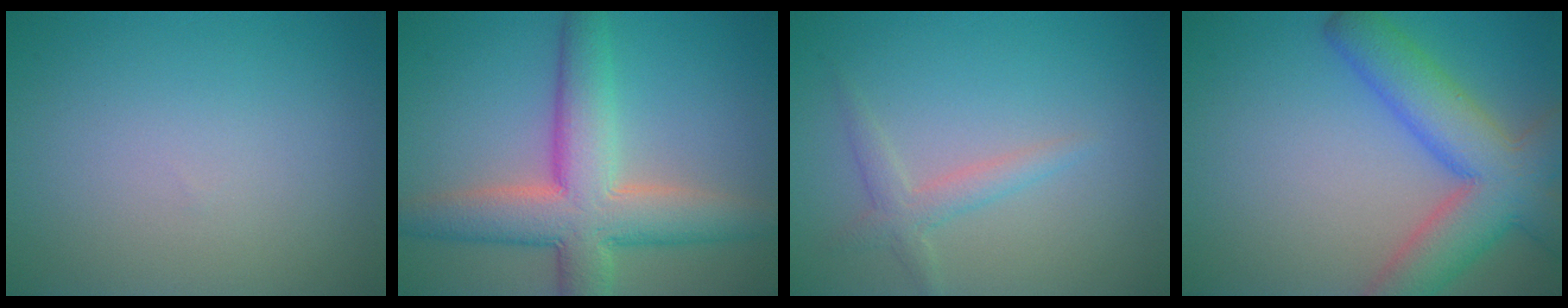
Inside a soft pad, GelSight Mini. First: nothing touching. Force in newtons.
{"total": 8.4, "press": 8.4, "slide": 0.5}
{"total": 1.9, "press": 1.9, "slide": 0.1}
{"total": 8.1, "press": 8.1, "slide": 0.5}